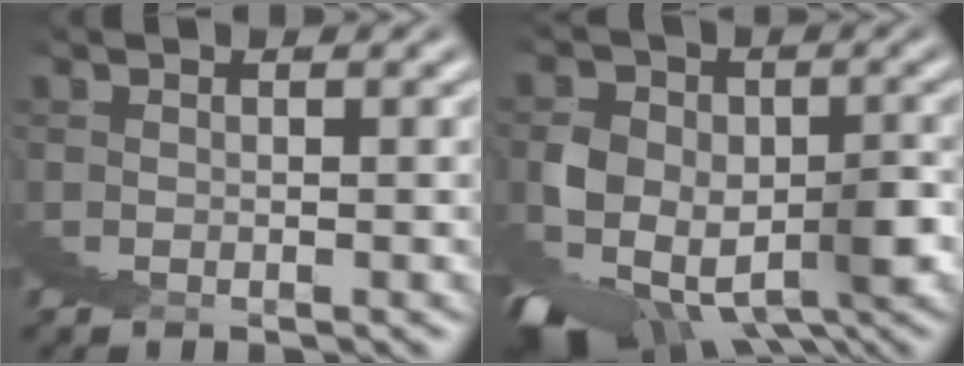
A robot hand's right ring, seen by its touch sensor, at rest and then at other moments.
{"total": 7.6, "force": [-2.8, 4.5, 5.4], "torque": [-0.059, -0.021, -0.032]}